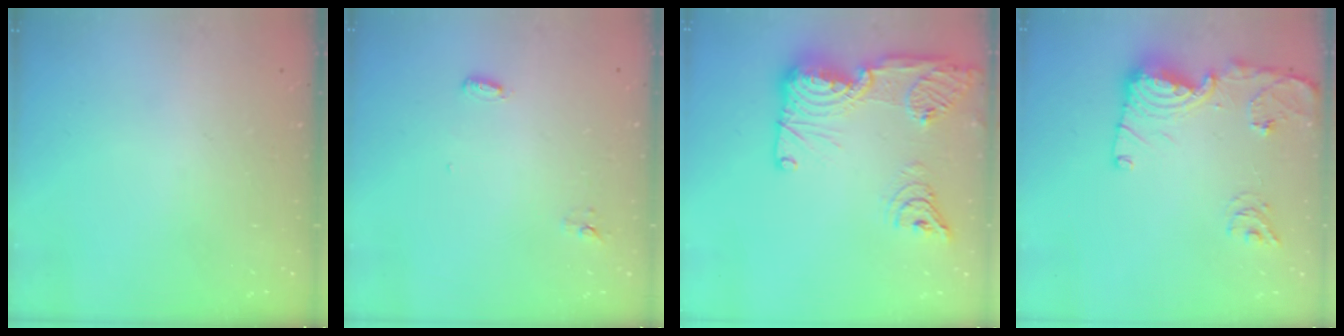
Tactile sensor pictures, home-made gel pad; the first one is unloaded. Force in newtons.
{"total": 3.6, "press": 3.5, "slide": 0.9}
{"total": 27.4, "press": 26.4, "slide": 7.2}
{"total": 14.6, "press": 14.6, "slide": 1.0}